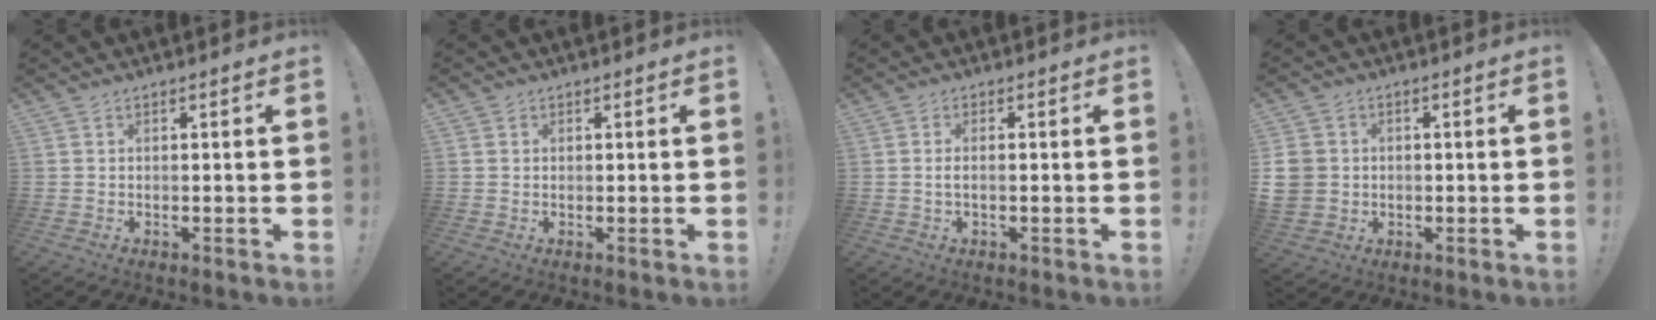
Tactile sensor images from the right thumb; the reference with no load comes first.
{"total": 1.1, "force": [0.5, 1.0, 0.0], "torque": [0.009, -0.003, 0.007]}
{"total": 2.2, "force": [-0.4, 0.5, 2.2], "torque": [-0.047, 0.000, -0.008]}
{"total": 7.3, "force": [0.1, 6.5, 3.2], "torque": [-0.072, 0.002, 0.006]}